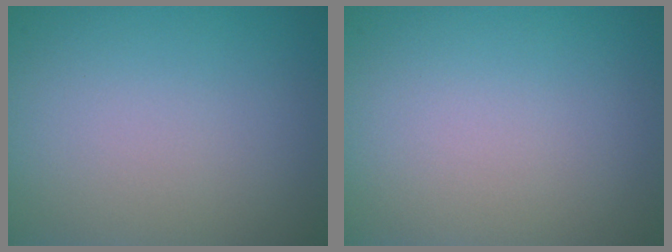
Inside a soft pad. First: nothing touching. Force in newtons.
{"total": 0.0}